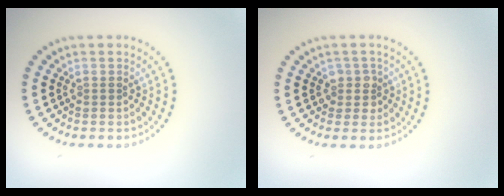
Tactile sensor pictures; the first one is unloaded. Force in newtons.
{"total": 1.7, "press": 1.5, "slide": 0.8}